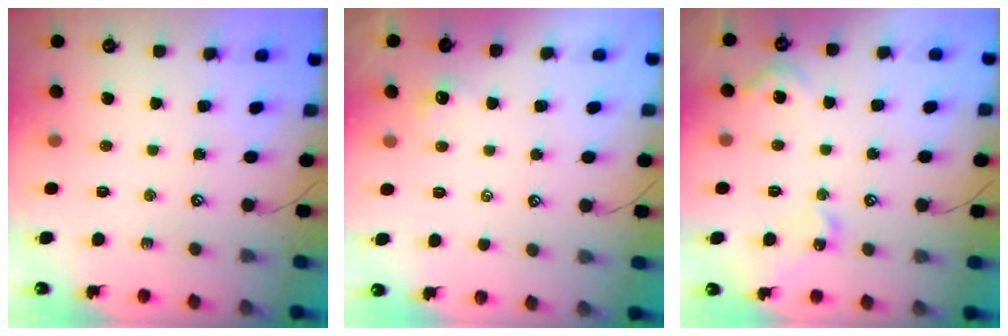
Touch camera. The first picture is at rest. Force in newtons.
{"total": 1.2, "press": 1.1, "slide": 0.5}
{"total": 7.6, "press": 7.5, "slide": 0.7}